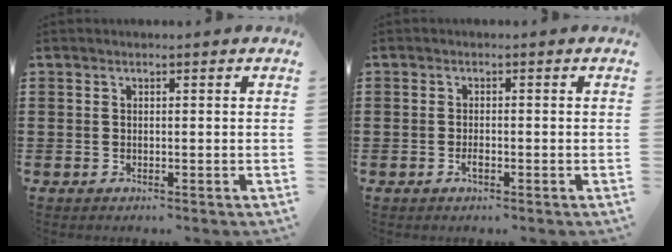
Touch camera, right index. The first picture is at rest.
{"total": 1.3, "force": [-0.7, 0.4, 1.1], "torque": [-0.021, -0.003, -0.012]}